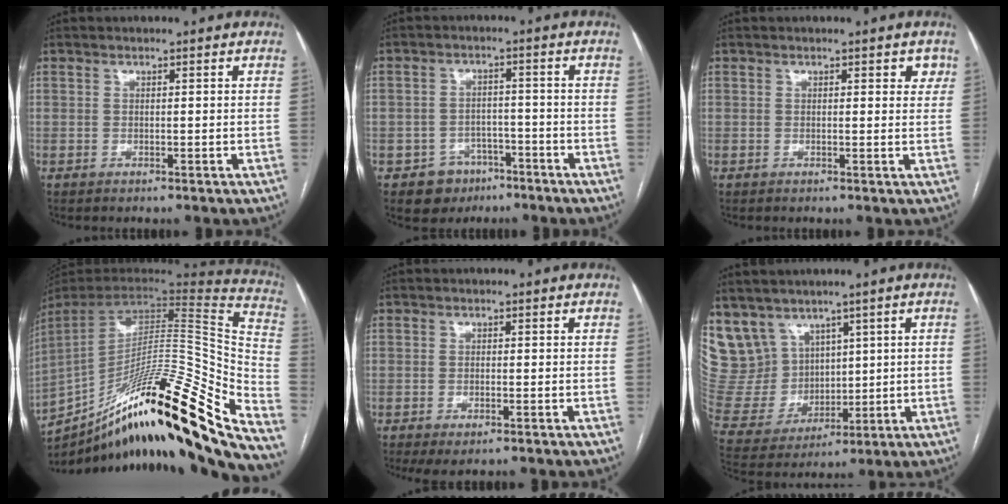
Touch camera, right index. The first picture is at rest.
{"total": 5.5, "force": [-3.2, 4.5, 0.6], "torque": [0.000, 0.014, -0.042]}
{"total": 2.4, "force": [1.3, 1.0, 1.7], "torque": [-0.014, 0.003, 0.014]}
{"total": 35.8, "force": [-25.0, 1.8, 25.5], "torque": [-0.329, -0.029, -0.380]}
{"total": 2.6, "force": [-1.3, 0.8, 2.1], "torque": [-0.036, -0.004, -0.015]}
{"total": 12.5, "force": [8.1, 9.2, 2.4], "torque": [-0.072, 0.046, 0.188]}